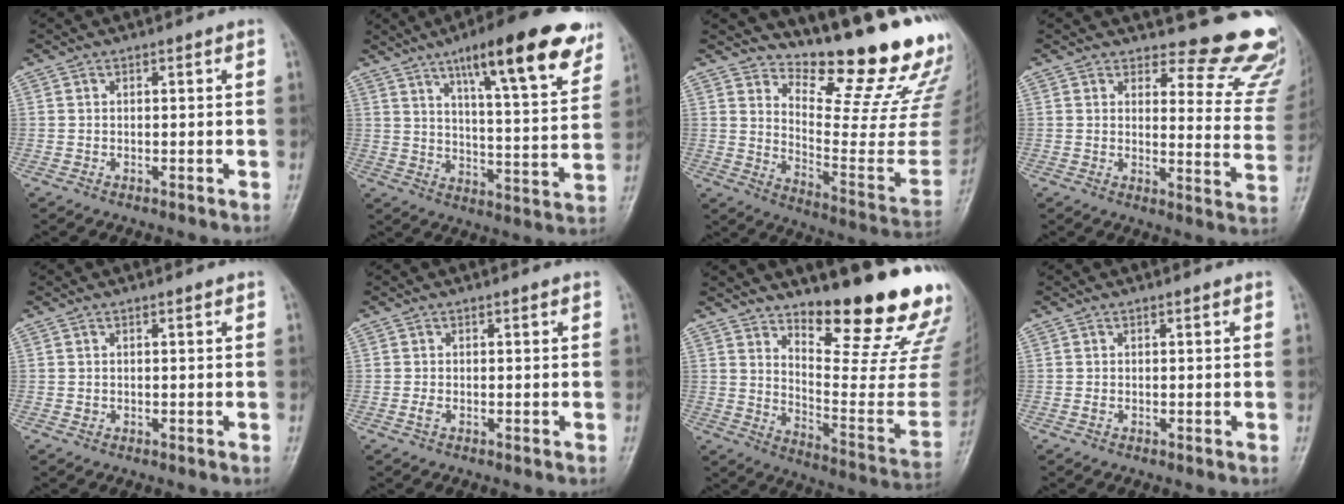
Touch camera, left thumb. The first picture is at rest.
{"total": 20.6, "force": [12.5, 4.7, 15.8], "torque": [-0.195, -0.044, 0.185]}
{"total": 20.9, "force": [17.4, 3.9, 10.8], "torque": [-0.122, -0.167, 0.249]}
{"total": 15.5, "force": [14.5, 4.6, 3.4], "torque": [0.014, -0.152, 0.144]}
{"total": 0.7, "force": [0.3, 0.5, 0.4], "torque": [-0.003, -0.001, 0.005]}
{"total": 1.0, "force": [0.1, 0.4, 0.9], "torque": [-0.020, 0.000, 0.003]}
{"total": 21.8, "force": [16.2, 5.1, 13.7], "torque": [-0.161, -0.128, 0.234]}
{"total": 0.7, "force": [0.2, 0.3, 0.6], "torque": [-0.014, 0.001, 0.003]}